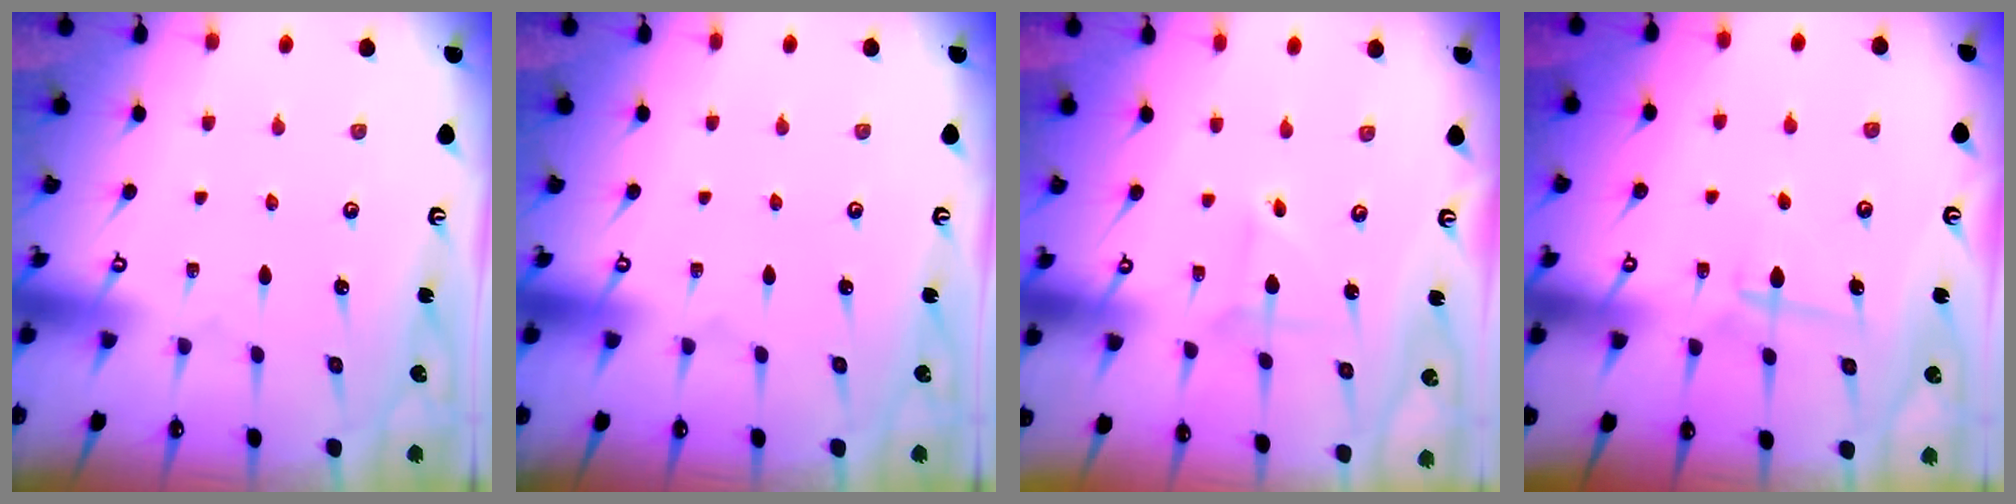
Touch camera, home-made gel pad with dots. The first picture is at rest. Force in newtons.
{"total": 0.0}
{"total": 2.0, "press": 2.0, "slide": 0.3}
{"total": 6.4, "press": 6.3, "slide": 1.0}